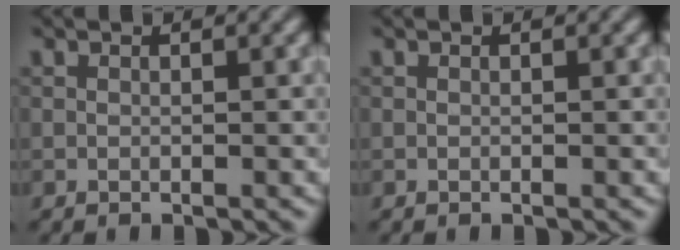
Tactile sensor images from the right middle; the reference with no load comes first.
{"total": 0.0}